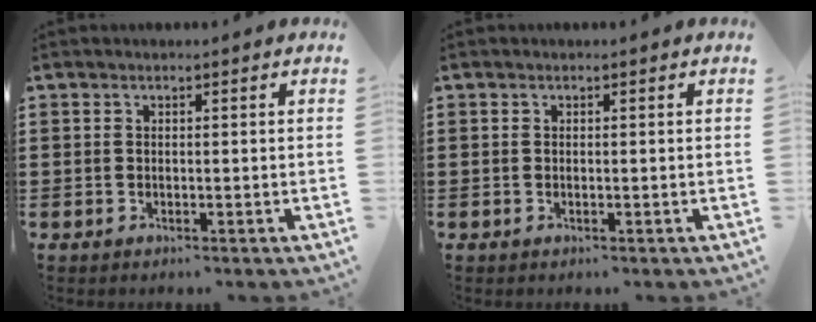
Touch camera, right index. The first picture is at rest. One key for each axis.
{"total": 0.0}